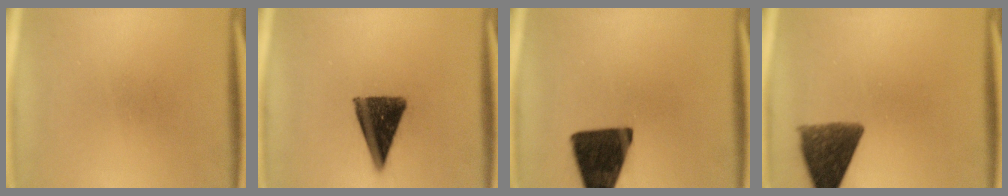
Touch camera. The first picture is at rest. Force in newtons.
{"total": 12.2}
{"total": 16.0}
{"total": 10.0}